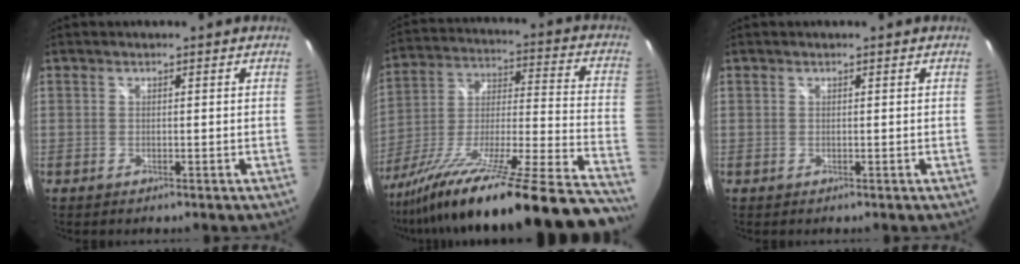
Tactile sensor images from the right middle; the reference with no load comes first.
{"total": 36.4, "force": [-28.8, 1.6, 22.3], "torque": [-0.322, -0.083, -0.448]}
{"total": 0.0}